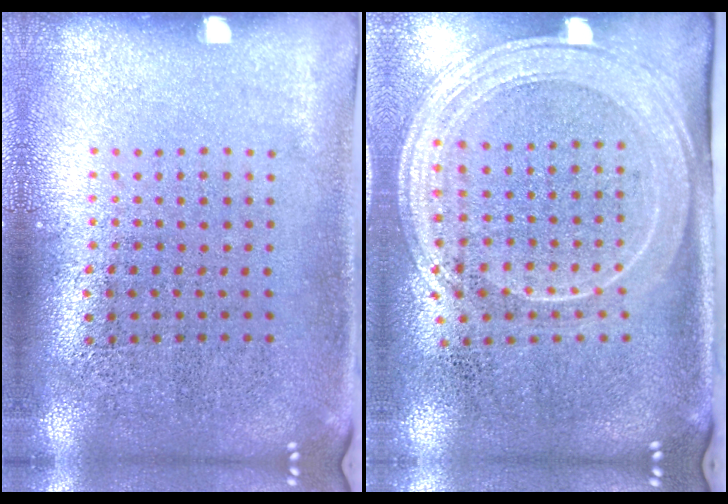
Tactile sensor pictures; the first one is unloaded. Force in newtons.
{"total": 2.2, "press": 1.8, "slide": 1.2}